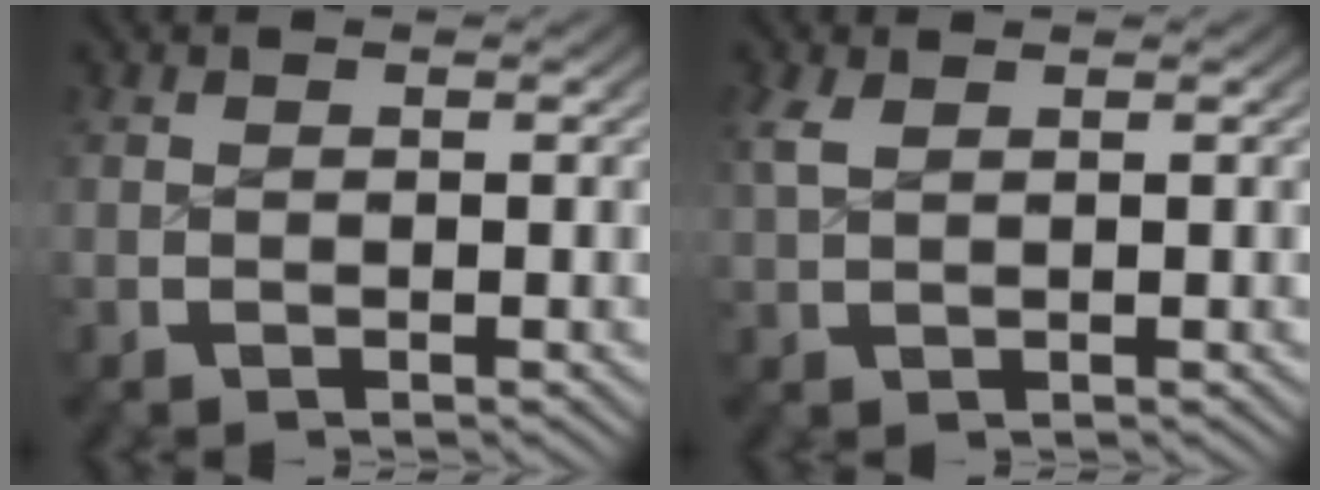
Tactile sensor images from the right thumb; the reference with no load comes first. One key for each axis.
{"total": 1.6, "fx": 1.0, "fy": 0.8, "fz": 1.1, "tx": -0.030, "ty": 0.001, "tz": 0.025}